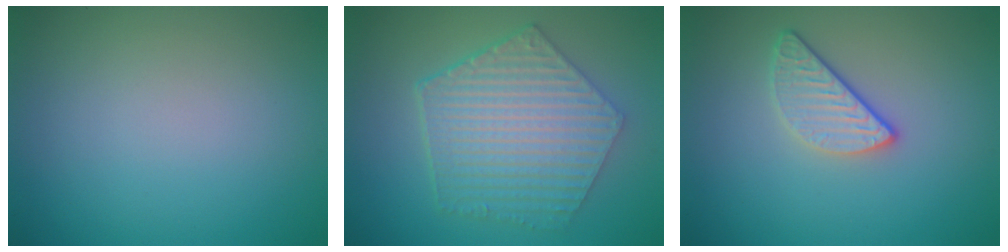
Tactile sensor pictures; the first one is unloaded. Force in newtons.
{"total": 6.9, "press": 5.0, "slide": 4.8}
{"total": 2.7, "press": 2.3, "slide": 1.3}